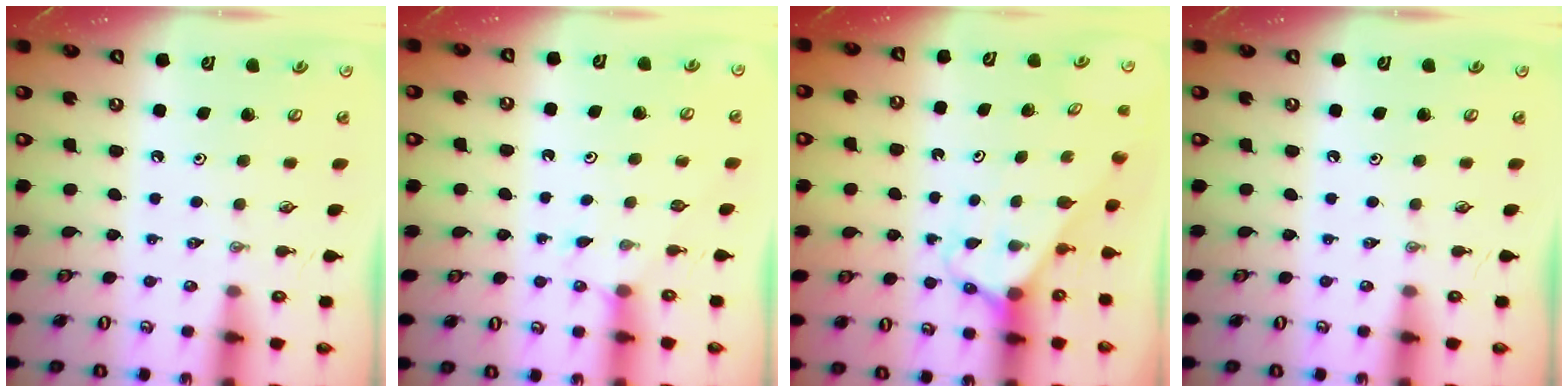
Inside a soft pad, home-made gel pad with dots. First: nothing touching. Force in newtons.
{"total": 3.7, "press": 3.7, "slide": 0.4}
{"total": 3.0, "press": 3.0, "slide": 0.2}
{"total": 0.0}